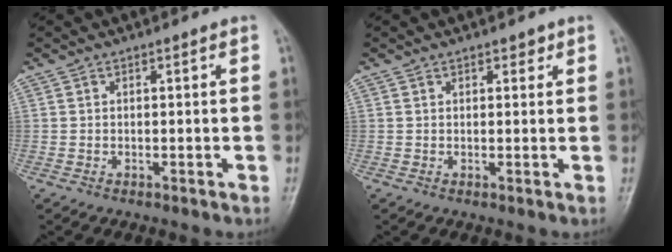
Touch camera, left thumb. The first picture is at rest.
{"total": 1.5, "force": [1.0, 0.9, 0.6], "torque": [0.007, -0.004, 0.010]}